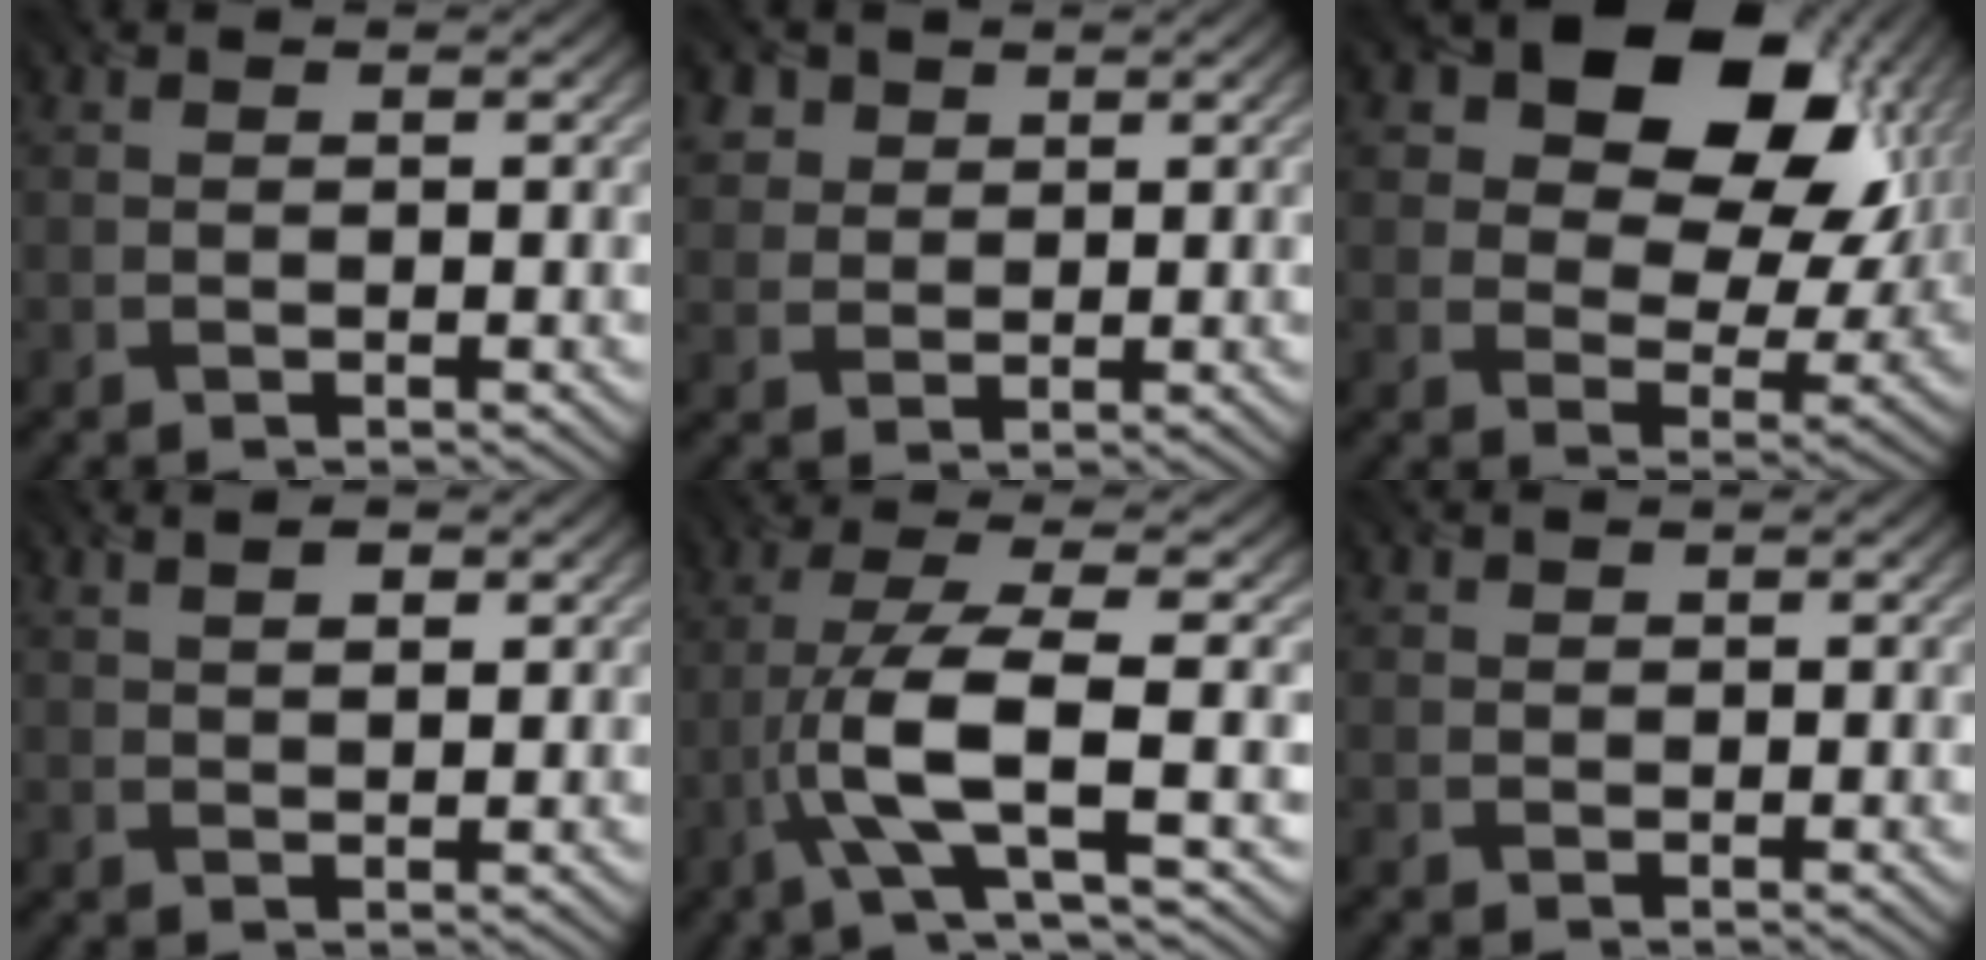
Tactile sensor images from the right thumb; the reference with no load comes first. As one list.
[{"total": 3.4, "force": [2.1, 2.5, 0.9], "torque": [-0.030, -0.006, 0.055]}, {"total": 17.0, "force": [7.2, 10.9, 10.9], "torque": [-0.164, 0.009, 0.115]}, {"total": 2.6, "force": [1.4, 1.0, 2.0], "torque": [-0.028, -0.006, 0.030]}, {"total": 7.9, "force": [-2.4, 1.6, 7.4], "torque": [-0.147, 0.011, -0.060]}, {"total": 0.5, "force": [0.2, 0.5, -0.1], "torque": [0.001, -0.001, 0.004]}]